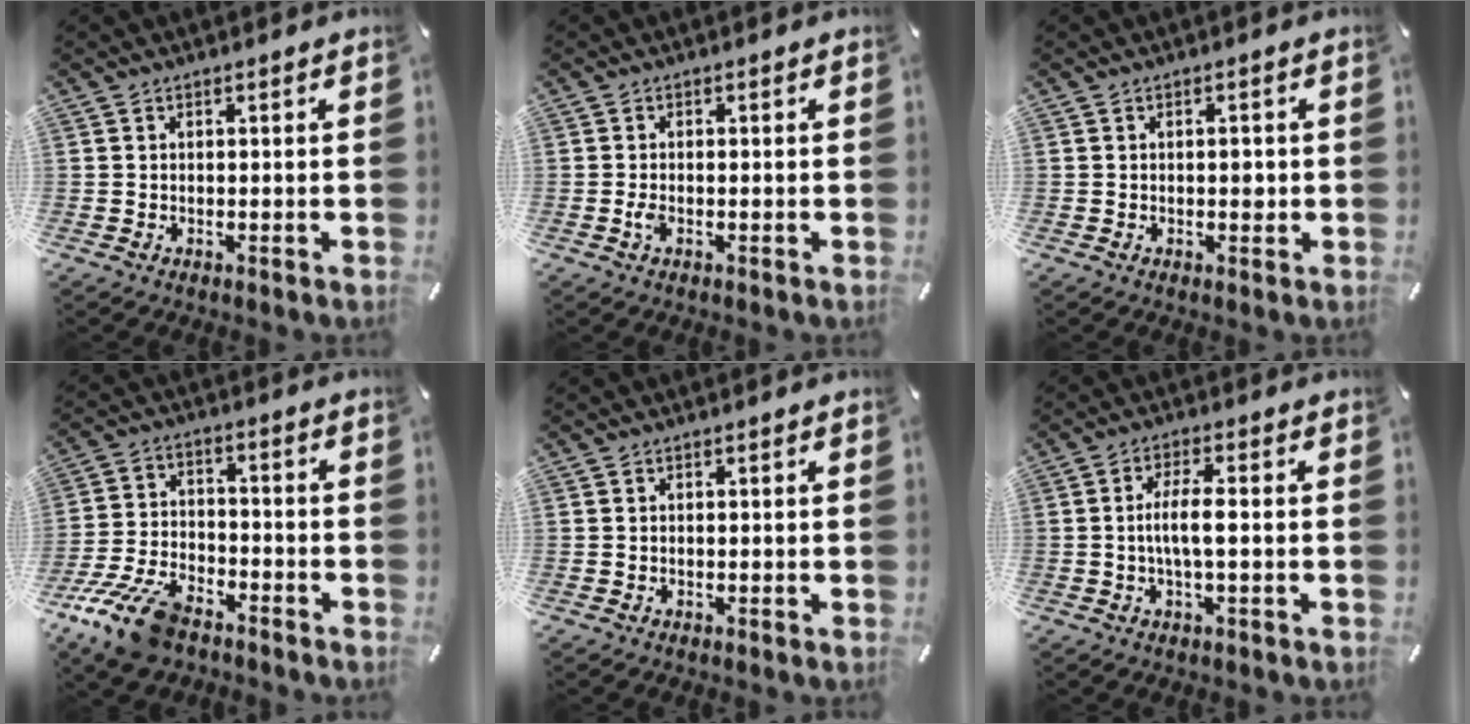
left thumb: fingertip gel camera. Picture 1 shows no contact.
{"total": 1.5, "force": [-0.6, 0.7, 1.2], "torque": [-0.038, -0.007, -0.015]}
{"total": 1.9, "force": [0.0, 1.2, 1.5], "torque": [-0.014, -0.004, -0.006]}
{"total": 13.6, "force": [-9.4, 6.3, 7.5], "torque": [-0.146, 0.050, -0.170]}
{"total": 0.0}
{"total": 6.2, "force": [-0.5, 1.4, 6.0], "torque": [-0.123, -0.003, -0.016]}